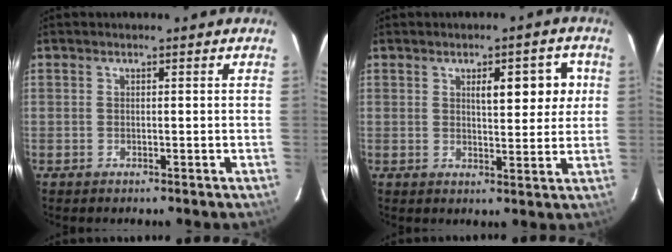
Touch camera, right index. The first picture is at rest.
{"total": 6.8, "force": [2.1, 2.4, 6.0], "torque": [-0.079, 0.013, 0.031]}